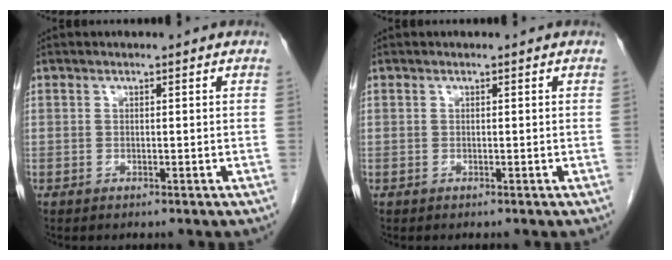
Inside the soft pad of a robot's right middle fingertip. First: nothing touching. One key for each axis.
{"total": 0.0}